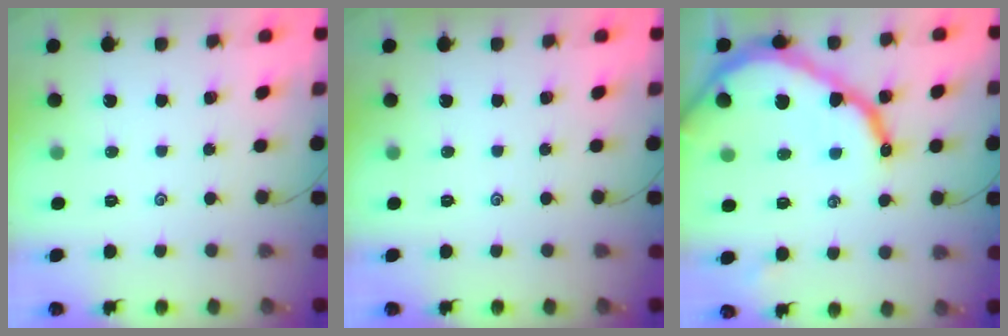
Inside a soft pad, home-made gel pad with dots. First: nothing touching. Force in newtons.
{"total": 0.0}
{"total": 18.5, "press": 18.4, "slide": 1.9}